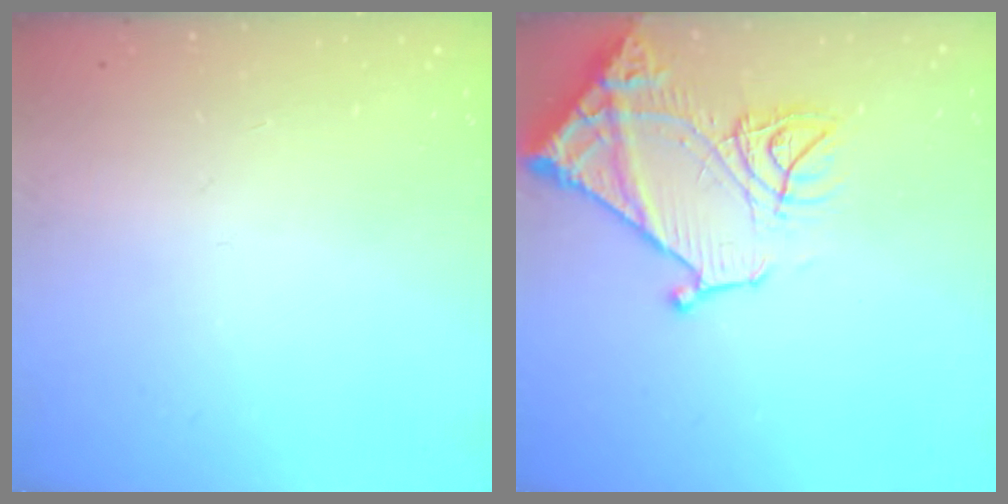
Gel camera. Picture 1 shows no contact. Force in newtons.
{"total": 15.8, "press": 15.7, "slide": 1.5}